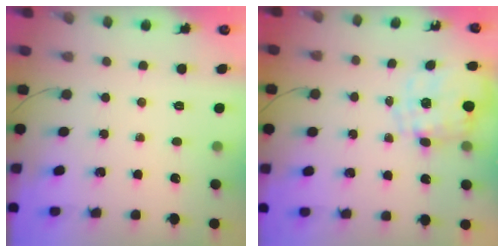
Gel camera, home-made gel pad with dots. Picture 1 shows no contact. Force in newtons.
{"total": 2.9, "press": 2.7, "slide": 1.1}